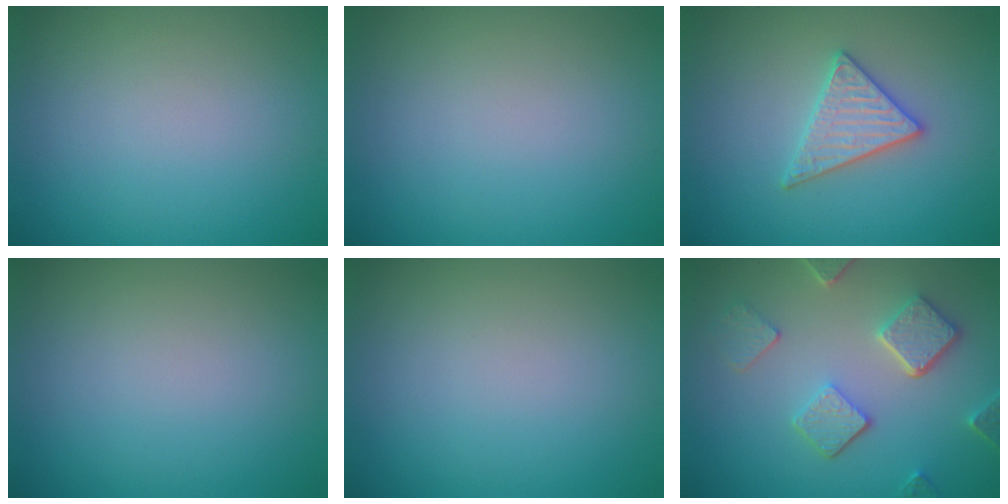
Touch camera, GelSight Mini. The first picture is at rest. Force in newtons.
{"total": 0.0}
{"total": 2.9, "press": 2.9, "slide": 0.3}
{"total": 0.0}
{"total": 0.0}
{"total": 4.9, "press": 3.9, "slide": 3.1}